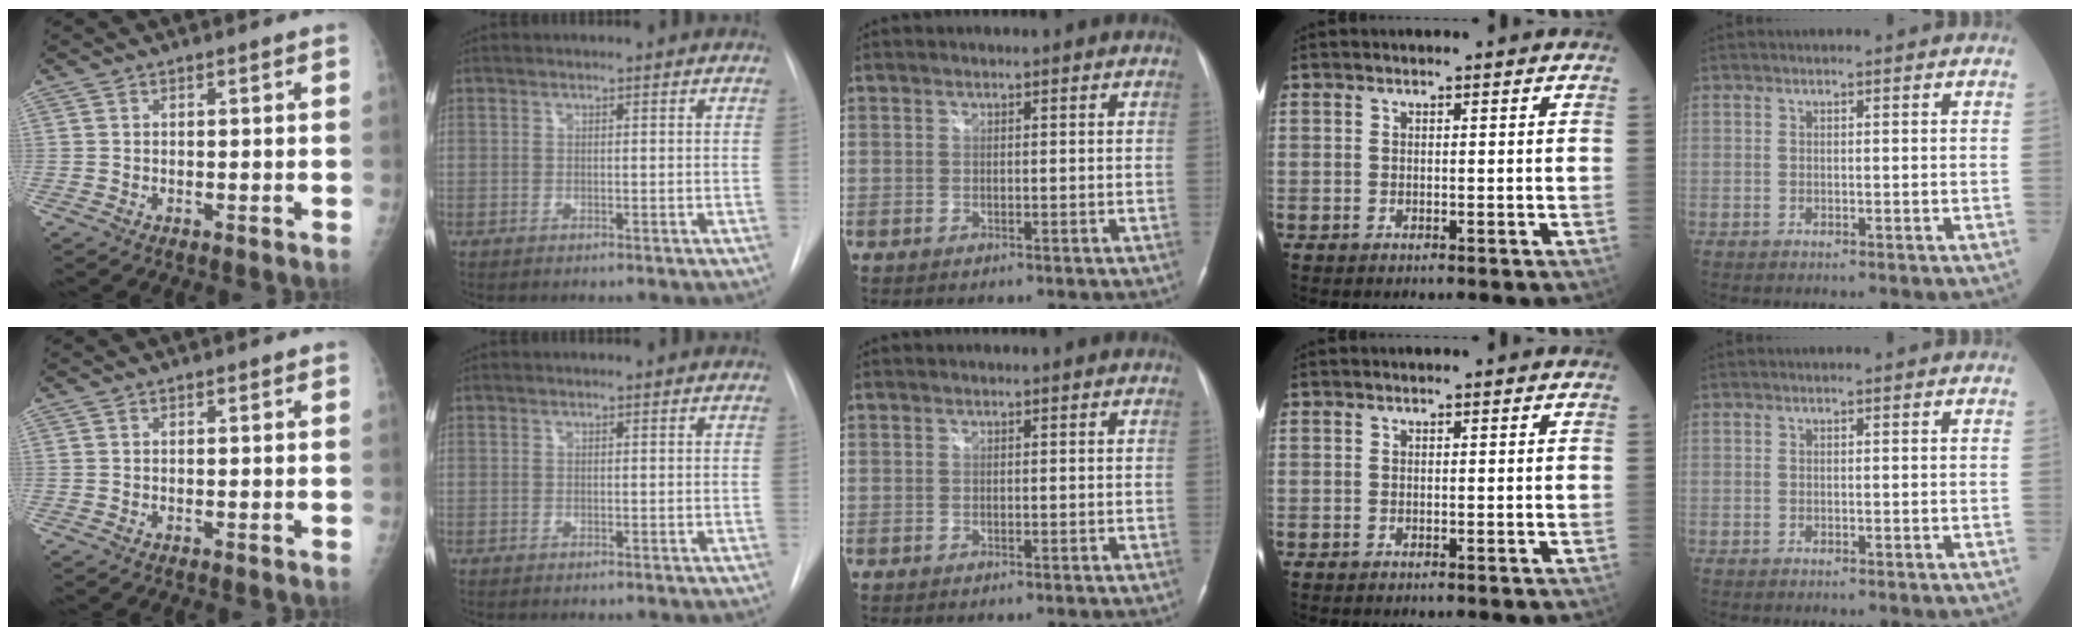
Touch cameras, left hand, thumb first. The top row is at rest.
{}